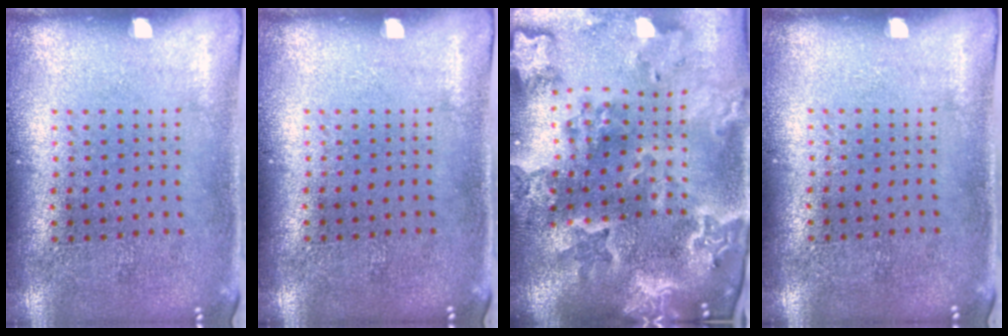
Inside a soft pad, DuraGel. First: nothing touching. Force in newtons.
{"total": 0.0}
{"total": 4.7, "press": 3.8, "slide": 2.8}
{"total": 0.0}